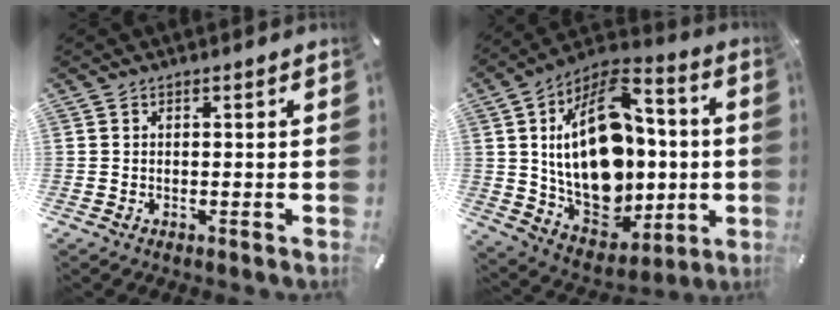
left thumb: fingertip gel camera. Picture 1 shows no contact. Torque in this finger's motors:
{"motor_torque": [2.50, 2.50, 1.75, -1.02, 0.81]}